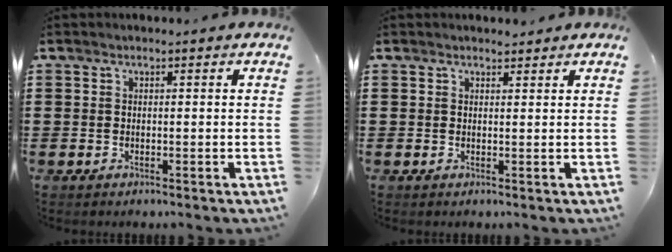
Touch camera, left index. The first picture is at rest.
{"total": 1.3, "force": [1.2, 0.4, 0.1], "torque": [-0.005, 0.002, 0.024]}